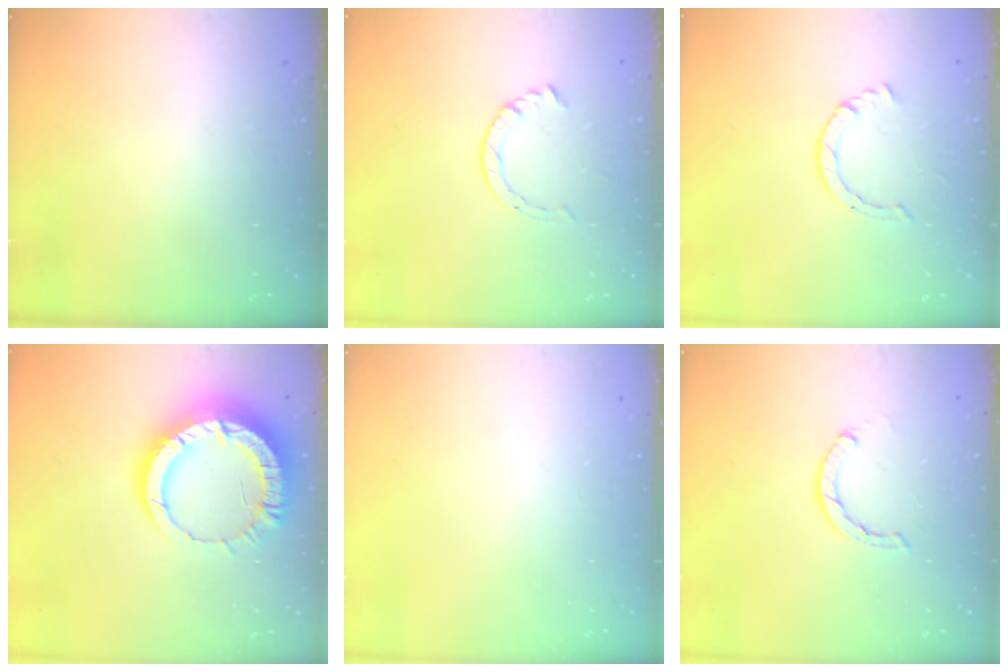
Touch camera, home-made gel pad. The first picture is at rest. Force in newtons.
{"total": 3.4, "press": 3.4, "slide": 0.5}
{"total": 3.0, "press": 2.9, "slide": 0.3}
{"total": 16.1, "press": 16.1, "slide": 1.6}
{"total": 0.0}
{"total": 1.6, "press": 1.5, "slide": 0.4}